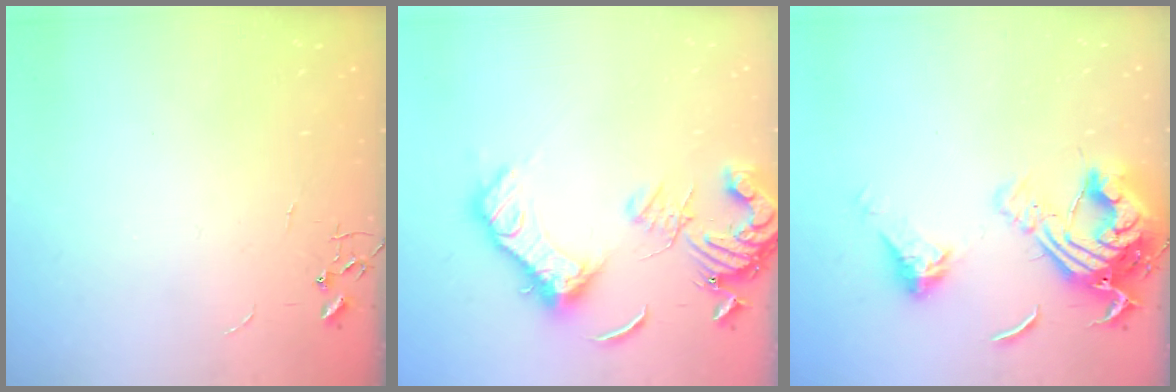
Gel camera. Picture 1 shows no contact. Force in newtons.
{"total": 16.6, "press": 16.5, "slide": 2.0}
{"total": 17.4, "press": 17.3, "slide": 1.9}